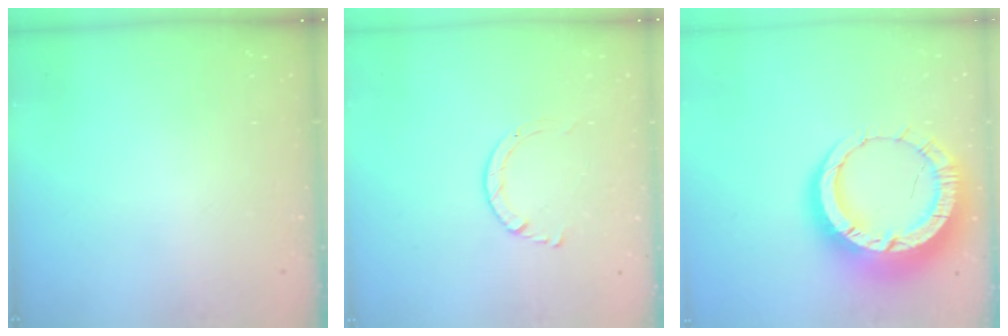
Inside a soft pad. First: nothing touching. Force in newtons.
{"total": 2.9, "press": 2.9, "slide": 0.2}
{"total": 18.8, "press": 18.7, "slide": 1.8}